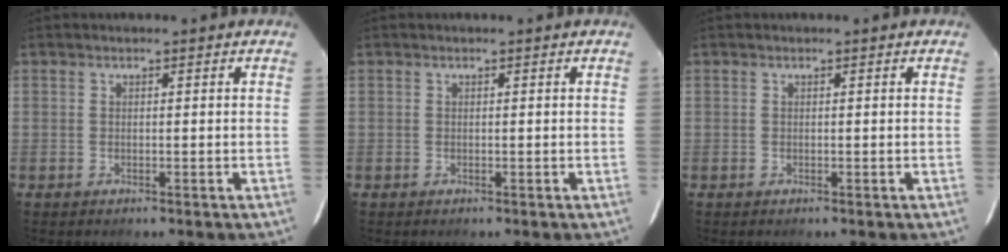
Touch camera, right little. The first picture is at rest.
{"total": 0.0}
{"total": 0.0}